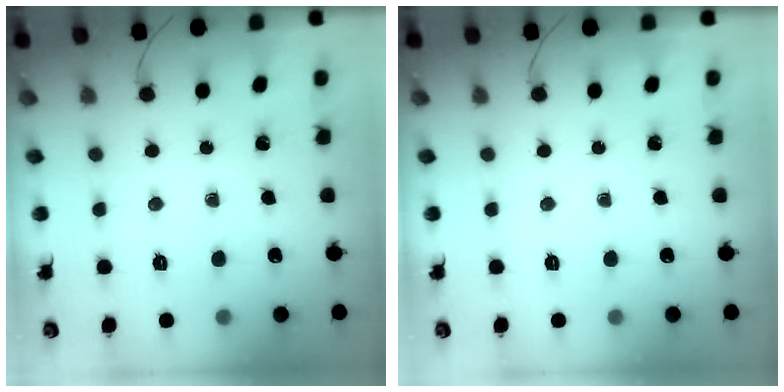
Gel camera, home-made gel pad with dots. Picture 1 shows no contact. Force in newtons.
{"total": 0.0}